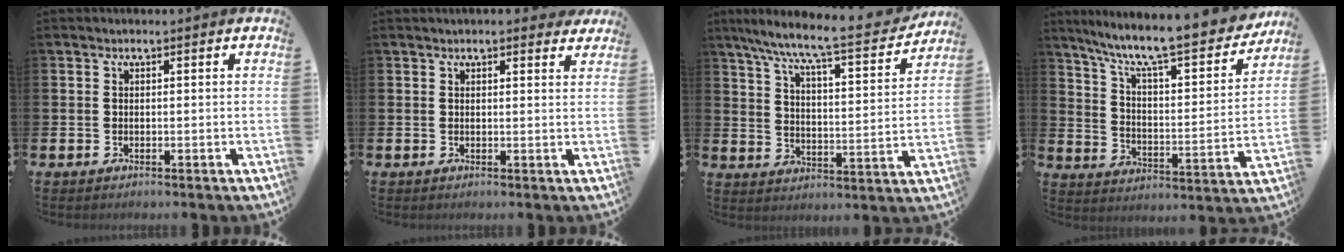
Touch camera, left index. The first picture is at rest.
{"total": 1.8, "force": [1.8, 0.2, 0.2], "torque": [-0.004, -0.004, 0.032]}
{"total": 8.8, "force": [8.0, 0.6, 3.8], "torque": [-0.099, -0.057, 0.129]}
{"total": 10.3, "force": [9.1, 1.5, 4.6], "torque": [-0.112, -0.070, 0.148]}